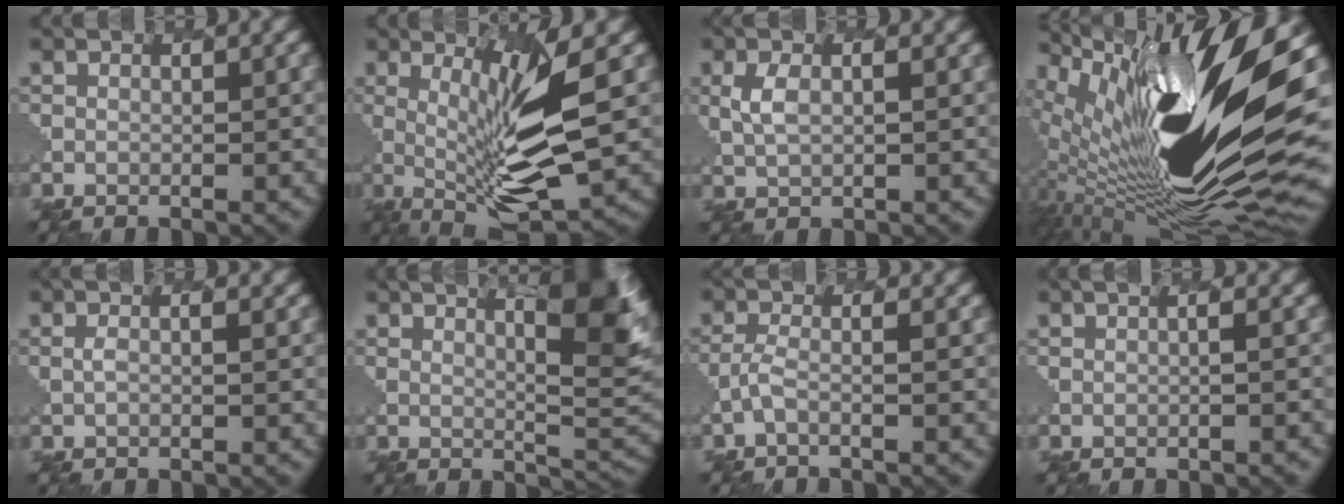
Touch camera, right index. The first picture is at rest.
{"total": 8.6, "force": [1.0, 1.8, 8.4], "torque": [-0.172, -0.003, 0.006]}
{"total": 1.0, "force": [0.8, 0.5, 0.3], "torque": [-0.062, 0.003, -0.003]}
{"total": 15.4, "force": [4.0, 4.0, 14.3], "torque": [-0.310, -0.009, 0.046]}
{"total": 0.0}
{"total": 7.0, "force": [5.1, 1.0, 4.7], "torque": [-0.071, 0.021, 0.044]}
{"total": 1.6, "force": [-1.5, -0.2, 0.2], "torque": [-0.050, 0.003, -0.055]}
{"total": 2.1, "force": [0.3, 1.1, 1.8], "torque": [-0.002, 0.018, -0.012]}